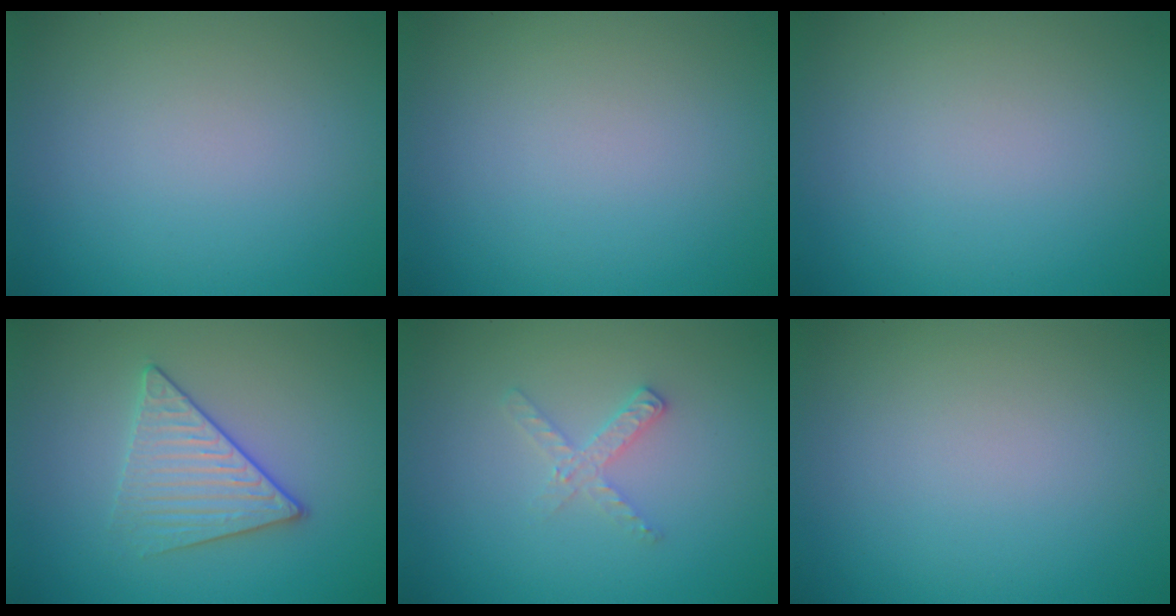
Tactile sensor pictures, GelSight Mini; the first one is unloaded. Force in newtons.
{"total": 0.0}
{"total": 0.0}
{"total": 3.4, "press": 3.1, "slide": 1.3}
{"total": 1.7, "press": 1.7, "slide": 0.2}
{"total": 0.0}